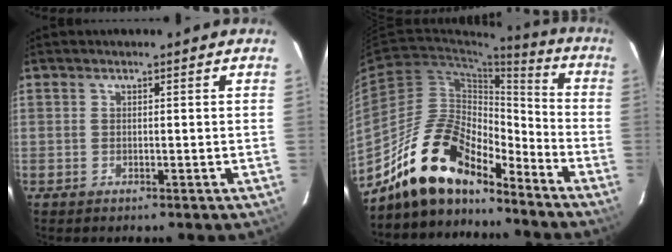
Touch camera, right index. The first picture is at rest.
{"total": 17.2, "force": [-14.3, 6.2, 7.5], "torque": [-0.139, 0.019, -0.256]}